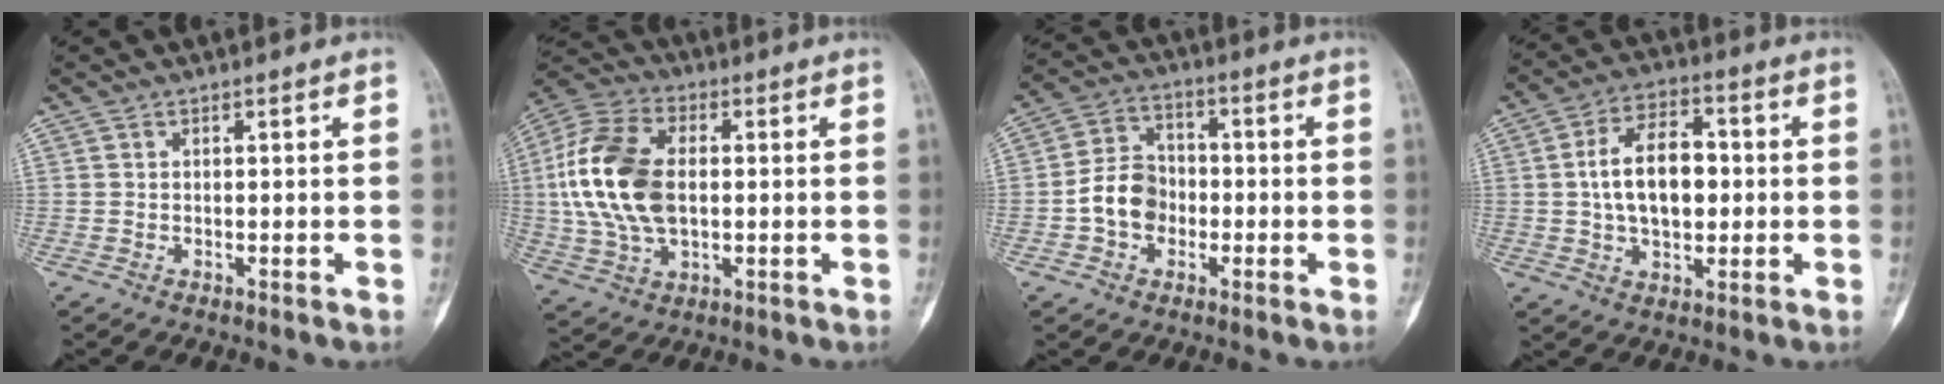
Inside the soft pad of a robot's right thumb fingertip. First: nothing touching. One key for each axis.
{"total": 18.1, "fx": 1.0, "fy": 11.1, "fz": 14.3, "tx": -0.293, "ty": 0.011, "tz": 0.019}
{"total": 8.8, "fx": -1.9, "fy": 7.1, "fz": 4.9, "tx": -0.070, "ty": 0.032, "tz": -0.044}
{"total": 12.8, "fx": 0.6, "fy": 7.7, "fz": 10.2, "tx": -0.155, "ty": 0.014, "tz": 0.008}